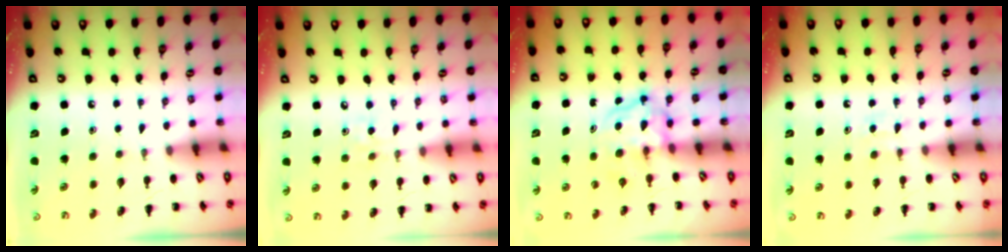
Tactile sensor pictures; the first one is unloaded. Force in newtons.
{"total": 1.8, "press": 1.7, "slide": 0.6}
{"total": 3.9, "press": 3.9, "slide": 0.4}
{"total": 3.5, "press": 3.3, "slide": 1.2}